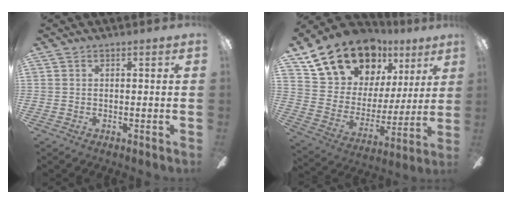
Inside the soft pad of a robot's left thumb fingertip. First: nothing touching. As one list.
[{"total": 19.6, "force": [14.4, 11.2, 7.0], "torque": [-0.143, -0.088, 0.277]}]